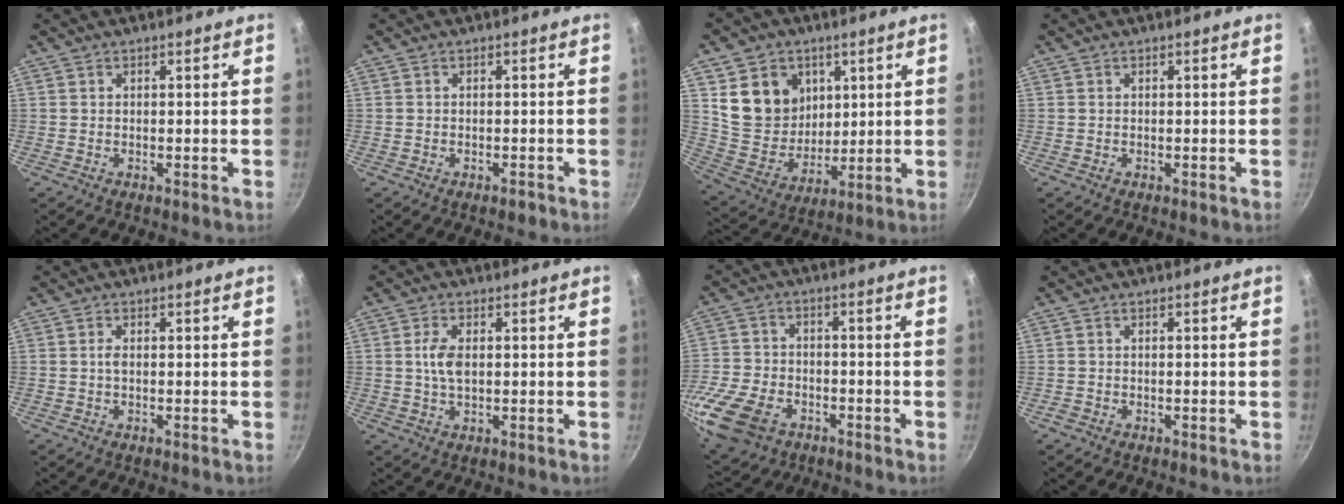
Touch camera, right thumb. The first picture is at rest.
{"total": 0.8, "force": [-0.6, 0.4, 0.4], "torque": [-0.008, 0.008, -0.005]}
{"total": 14.7, "force": [5.1, 12.2, 6.5], "torque": [-0.076, -0.028, 0.107]}
{"total": 0.0}
{"total": 1.1, "force": [0.0, 0.5, 1.0], "torque": [-0.019, 0.002, -0.001]}
{"total": 4.4, "force": [0.4, 2.4, 3.7], "torque": [-0.068, 0.003, 0.007]}
{"total": 16.4, "force": [-7.5, 11.0, 9.7], "torque": [-0.208, 0.023, -0.144]}
{"total": 0.8, "force": [-0.4, 0.4, 0.4], "torque": [-0.010, 0.004, -0.008]}